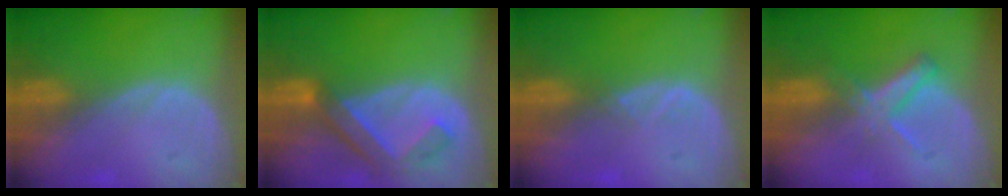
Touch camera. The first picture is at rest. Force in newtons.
{"total": 6.4, "press": 5.8, "slide": 2.7}
{"total": 1.0, "press": 0.9, "slide": 0.5}
{"total": 5.6, "press": 5.1, "slide": 2.2}